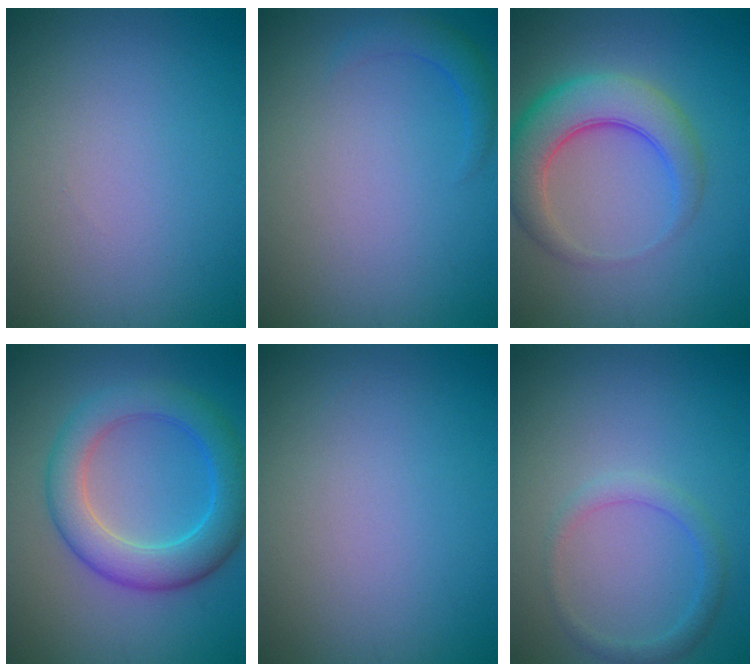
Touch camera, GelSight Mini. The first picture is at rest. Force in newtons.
{"total": 1.6, "press": 1.6, "slide": 0.2}
{"total": 6.1, "press": 6.1, "slide": 0.2}
{"total": 6.1, "press": 6.1, "slide": 0.1}
{"total": 0.0}
{"total": 1.8, "press": 1.8, "slide": 0.1}